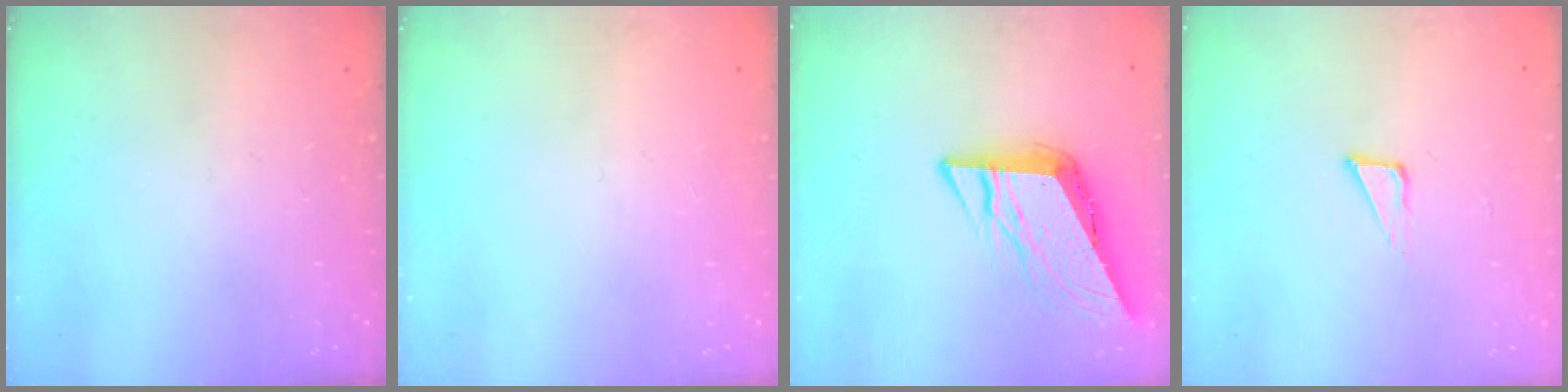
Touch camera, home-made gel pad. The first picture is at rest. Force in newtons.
{"total": 0.0}
{"total": 10.4, "press": 10.2, "slide": 1.7}
{"total": 4.0, "press": 3.9, "slide": 0.8}